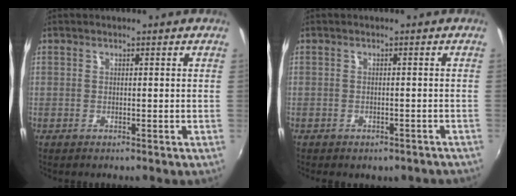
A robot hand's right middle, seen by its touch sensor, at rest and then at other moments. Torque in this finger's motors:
{"motor_torque": [1.07, -1.07, 0.14, 0.06]}